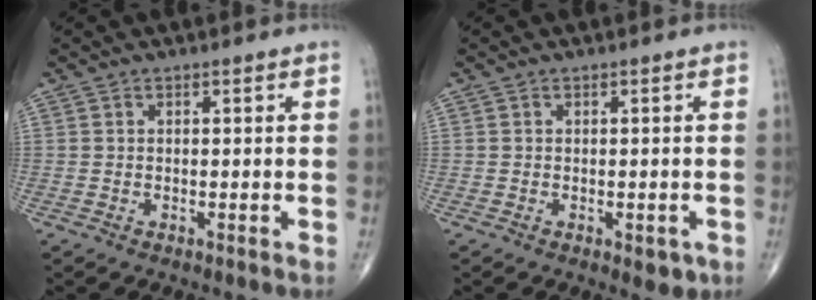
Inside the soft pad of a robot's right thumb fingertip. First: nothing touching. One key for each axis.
{"total": 2.7, "fx": -1.0, "fy": 1.5, "fz": 2.0, "tx": -0.012, "ty": -0.001, "tz": -0.008}